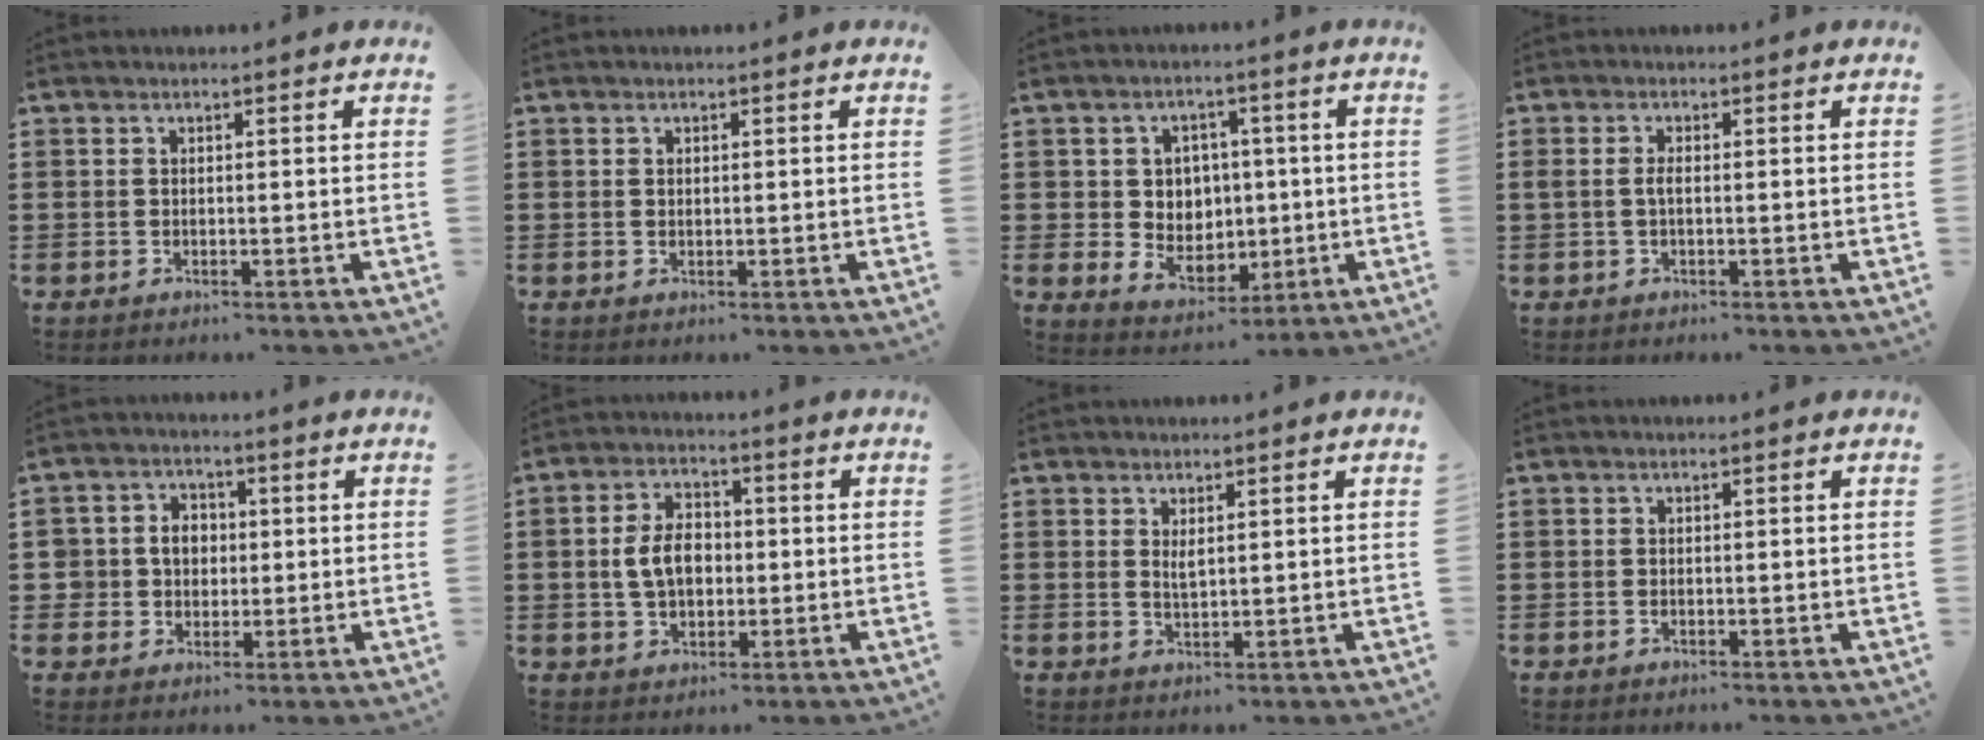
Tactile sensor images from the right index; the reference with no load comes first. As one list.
[{"total": 0.5, "force": [0.2, 0.4, 0.2], "torque": [-0.006, 0.001, 0.005]}, {"total": 5.7, "force": [1.0, 5.4, 1.4], "torque": [-0.037, 0.005, 0.017]}, {"total": 1.6, "force": [-0.2, 0.6, 1.5], "torque": [-0.043, -0.005, -0.009]}, {"total": 4.6, "force": [0.4, 4.3, 1.4], "torque": [-0.046, 0.016, 0.003]}, {"total": 6.4, "force": [-0.1, 4.3, 4.8], "torque": [-0.104, 0.006, -0.009]}, {"total": 1.6, "force": [0.9, 0.5, 1.3], "torque": [-0.026, 0.002, 0.016]}, {"total": 0.0}]